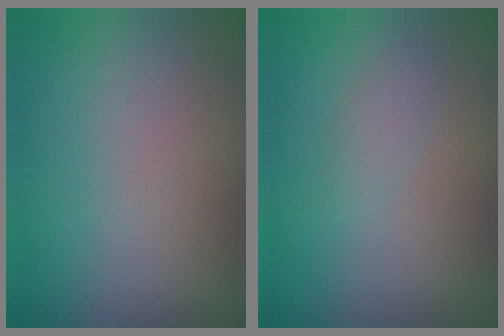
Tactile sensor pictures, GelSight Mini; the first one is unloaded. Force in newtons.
{"total": 1.1, "press": 1.1, "slide": 0.0}